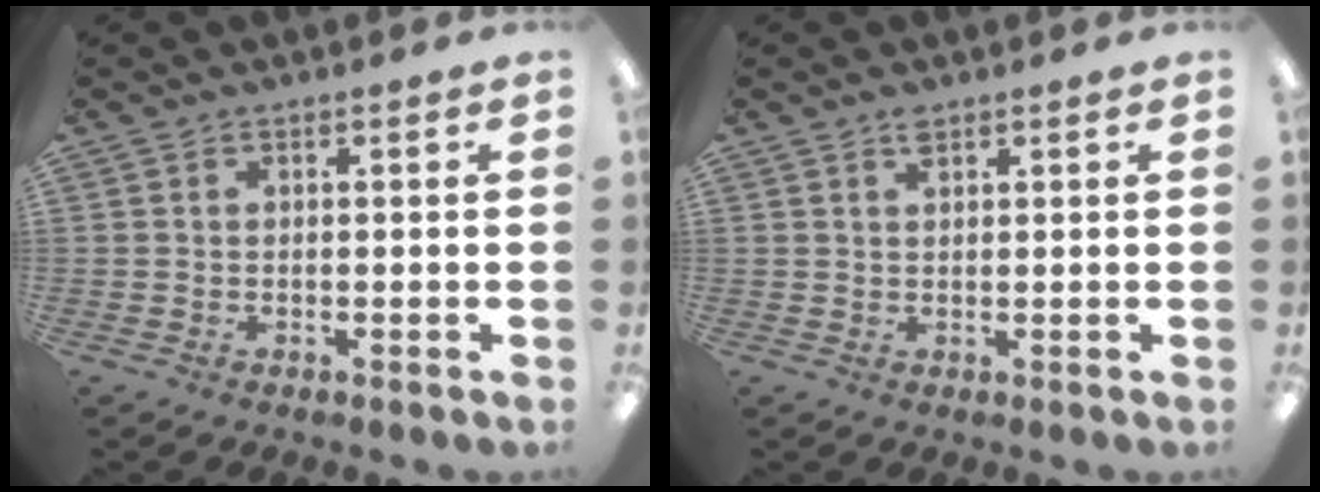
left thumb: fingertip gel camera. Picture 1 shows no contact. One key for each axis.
{"total": 1.8, "fx": 1.3, "fy": 0.7, "fz": 1.0, "tx": -0.015, "ty": -0.001, "tz": 0.021}